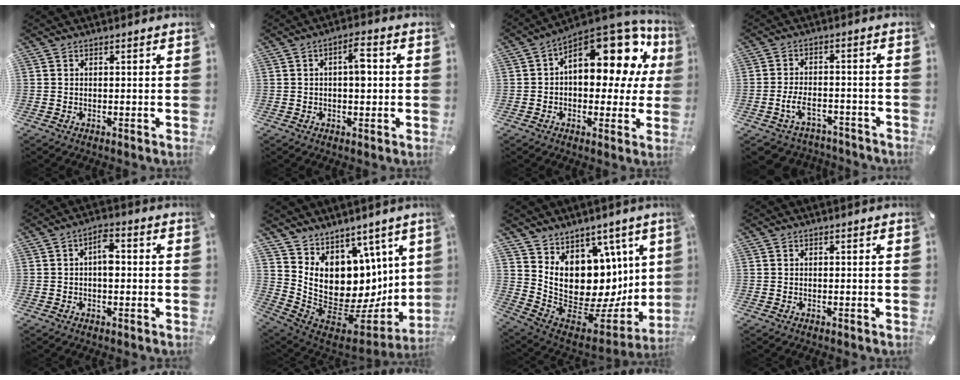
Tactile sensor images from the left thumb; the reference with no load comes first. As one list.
[{"total": 5.4, "force": [0.3, 2.5, 4.8], "torque": [-0.068, 0.006, -0.002]}, {"total": 20.7, "force": [8.0, 11.1, 15.5], "torque": [-0.193, -0.064, 0.135]}, {"total": 6.8, "force": [-3.2, 4.2, 4.2], "torque": [-0.092, 0.010, -0.060]}, {"total": 4.8, "force": [0.1, 2.4, 4.2], "torque": [-0.064, 0.008, -0.003]}, {"total": 12.3, "force": [3.5, 10.0, 6.3], "torque": [-0.118, -0.080, 0.073]}, {"total": 15.4, "force": [4.0, 12.3, 8.3], "torque": [-0.128, -0.075, 0.095]}, {"total": 0.0}]